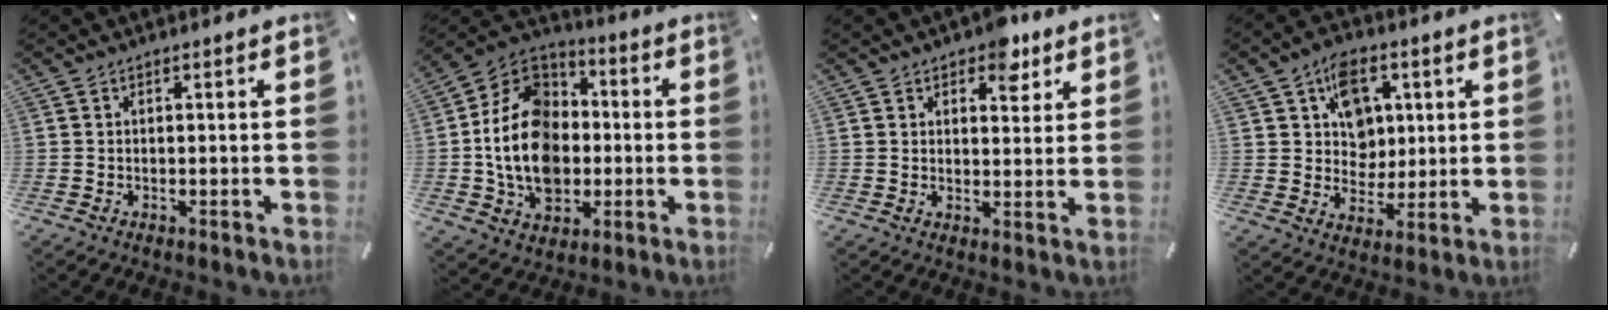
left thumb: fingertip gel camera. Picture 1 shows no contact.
{"total": 17.7, "force": [-3.0, 13.9, 10.6], "torque": [-0.245, 0.018, -0.056]}
{"total": 6.7, "force": [4.4, 3.9, 3.2], "torque": [-0.020, -0.022, 0.070]}
{"total": 9.8, "force": [3.6, 8.3, 3.8], "torque": [-0.055, -0.010, 0.067]}